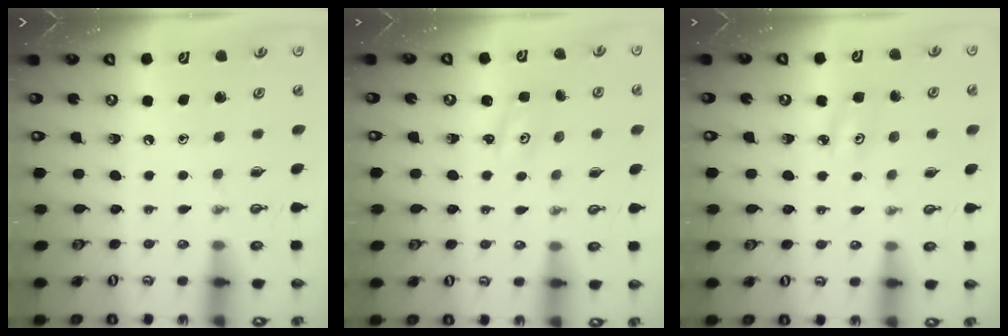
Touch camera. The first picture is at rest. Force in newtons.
{"total": 1.5, "press": 1.5, "slide": 0.2}
{"total": 4.8, "press": 4.8, "slide": 0.4}